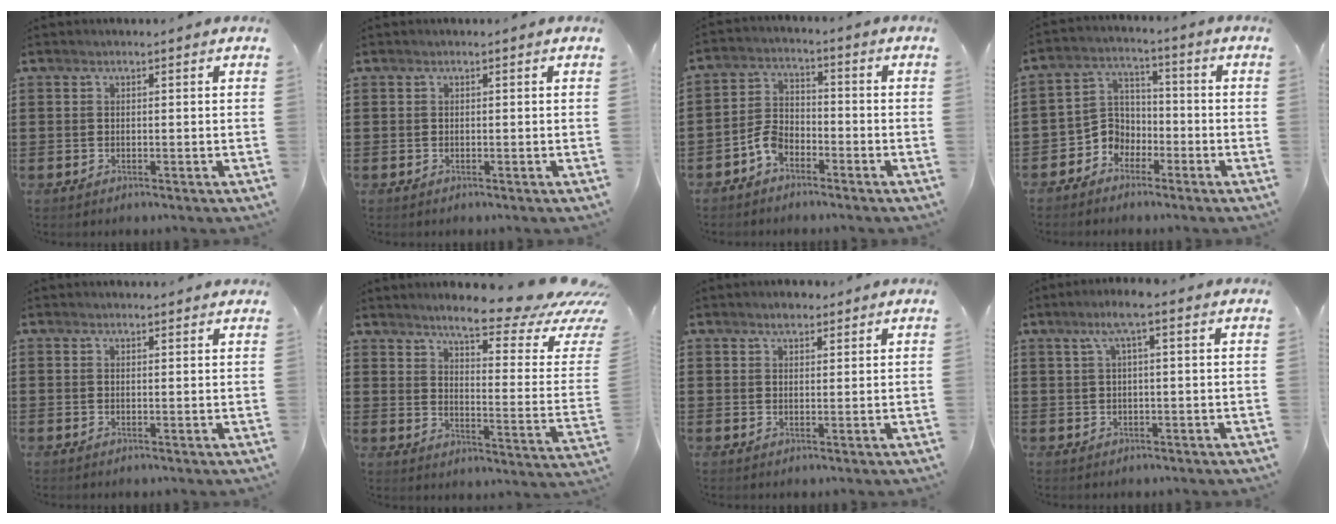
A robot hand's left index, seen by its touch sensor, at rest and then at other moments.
{"total": 0.0}
{"total": 4.5, "force": [-3.1, 2.4, 2.2], "torque": [-0.062, 0.005, -0.064]}
{"total": 5.4, "force": [-3.3, 4.1, 0.9], "torque": [-0.043, 0.003, -0.073]}
{"total": 1.3, "force": [1.3, 0.1, 0.3], "torque": [-0.008, 0.001, 0.024]}
{"total": 9.6, "force": [8.0, 0.1, 5.3], "torque": [-0.094, -0.068, 0.125]}
{"total": 2.1, "force": [1.9, 0.7, 0.7], "torque": [-0.008, -0.002, 0.034]}
{"total": 3.4, "force": [1.3, 0.0, 3.2], "torque": [-0.064, 0.001, 0.021]}